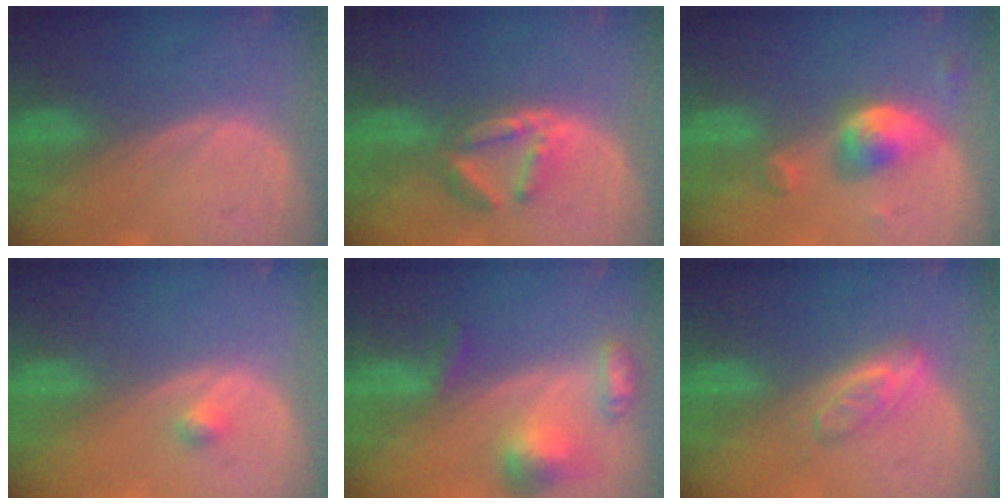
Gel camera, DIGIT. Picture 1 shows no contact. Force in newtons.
{"total": 5.8, "press": 5.5, "slide": 1.6}
{"total": 5.4, "press": 5.4, "slide": 0.5}
{"total": 1.1, "press": 1.1, "slide": 0.1}
{"total": 7.0, "press": 6.6, "slide": 2.5}
{"total": 4.7, "press": 4.3, "slide": 1.9}